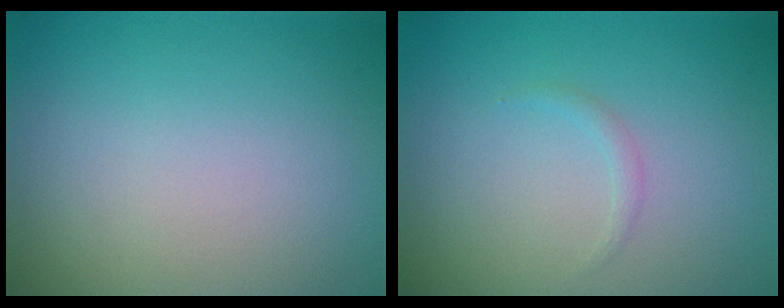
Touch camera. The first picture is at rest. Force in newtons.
{"total": 0.7, "press": 0.7, "slide": 0.1}